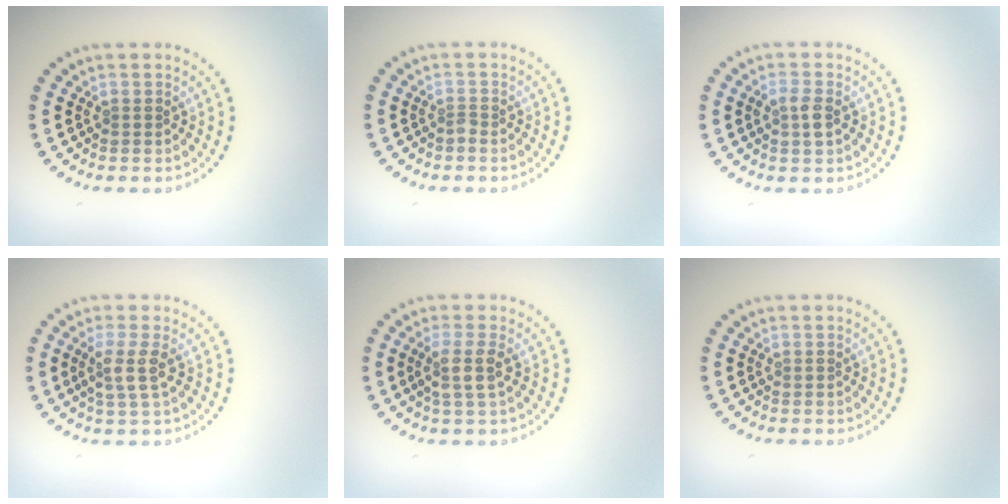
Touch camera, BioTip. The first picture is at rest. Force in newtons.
{"total": 0.6, "press": 0.5, "slide": 0.4}
{"total": 1.8, "press": 1.8, "slide": 0.1}
{"total": 2.4, "press": 2.0, "slide": 1.3}
{"total": 2.4, "press": 2.0, "slide": 1.2}
{"total": 0.0}